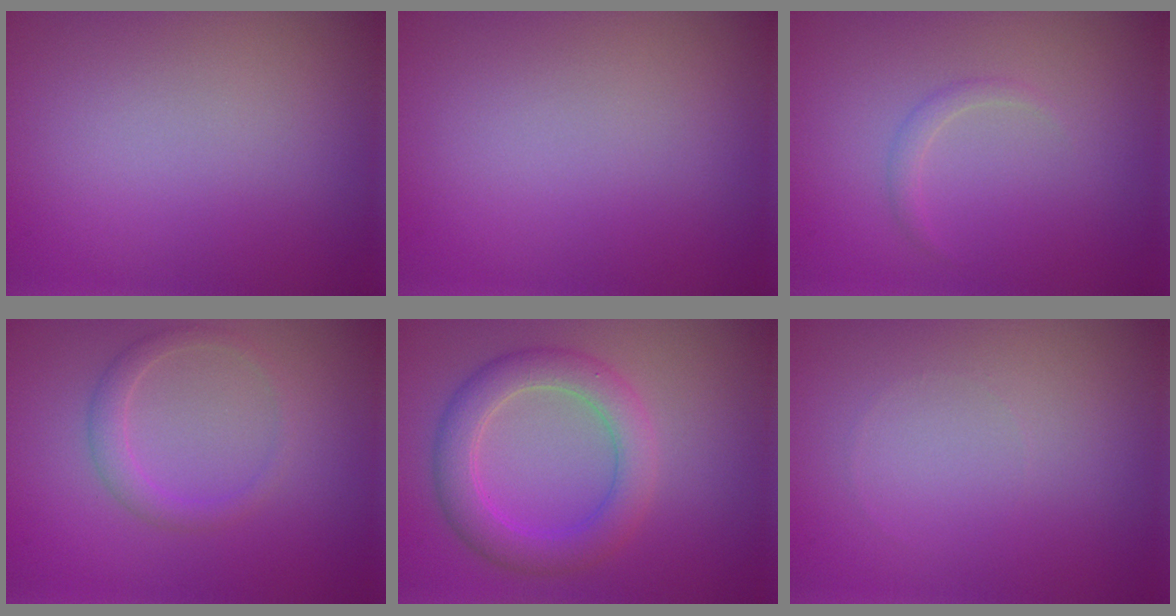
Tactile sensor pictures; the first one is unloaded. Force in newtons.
{"total": 0.0}
{"total": 0.9, "press": 0.9, "slide": 0.0}
{"total": 1.8, "press": 1.8, "slide": 0.0}
{"total": 4.5, "press": 4.5, "slide": 0.2}
{"total": 0.0}